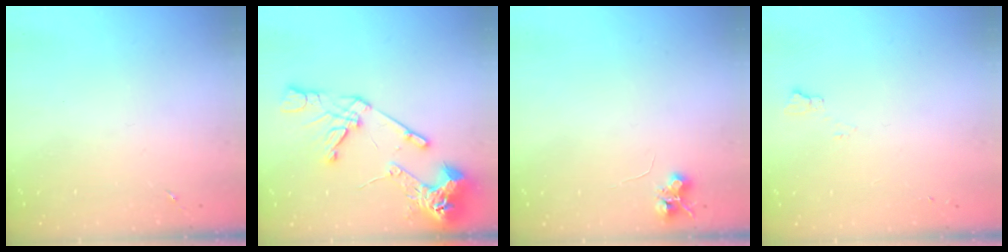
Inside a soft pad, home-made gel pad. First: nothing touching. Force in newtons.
{"total": 19.7, "press": 19.5, "slide": 2.6}
{"total": 6.5, "press": 6.4, "slide": 0.9}
{"total": 4.6, "press": 4.5, "slide": 0.6}